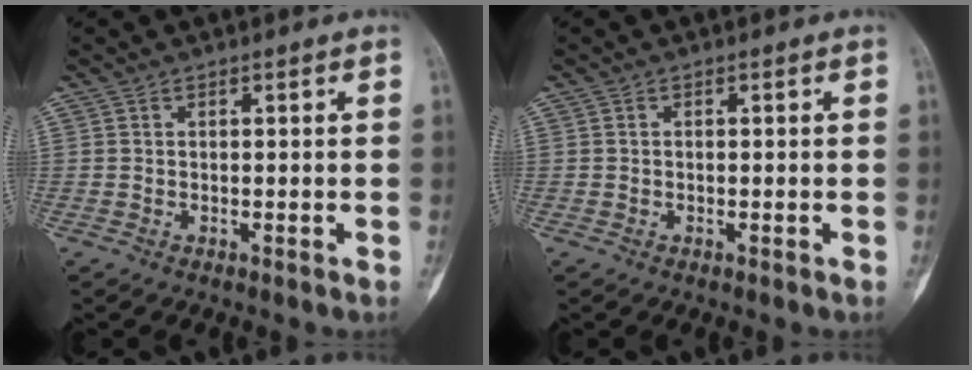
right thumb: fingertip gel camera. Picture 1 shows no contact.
{"total": 0.0}